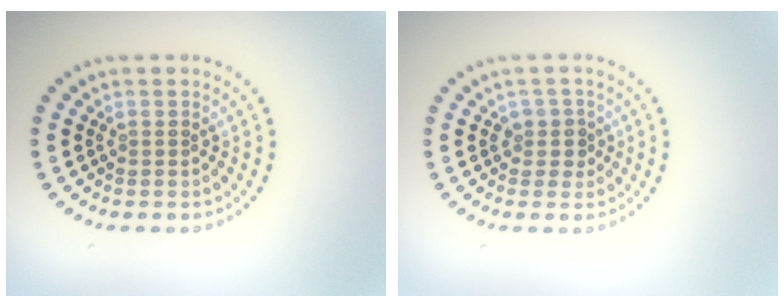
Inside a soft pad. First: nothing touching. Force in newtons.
{"total": 1.8, "press": 1.5, "slide": 1.0}